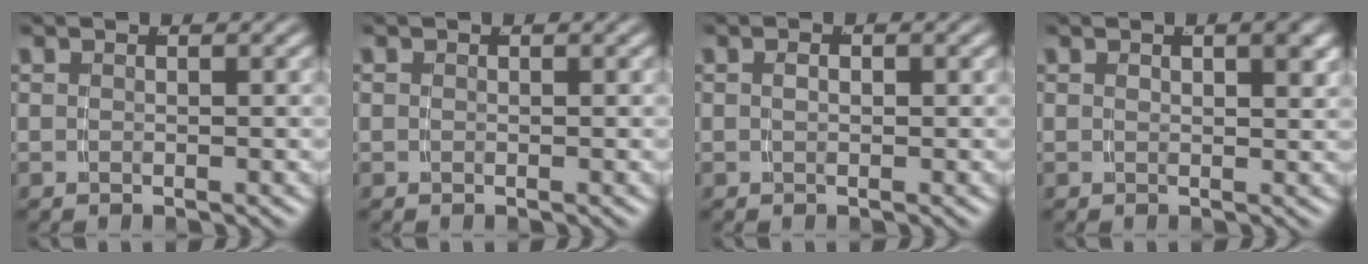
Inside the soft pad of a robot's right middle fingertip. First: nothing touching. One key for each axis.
{"total": 0.0}
{"total": 0.6, "fx": -0.2, "fy": -0.1, "fz": 0.5, "tx": -0.006, "ty": -0.003, "tz": 0.002}
{"total": 1.3, "fx": 0.6, "fy": -0.2, "fz": 1.2, "tx": -0.015, "ty": -0.002, "tz": 0.015}